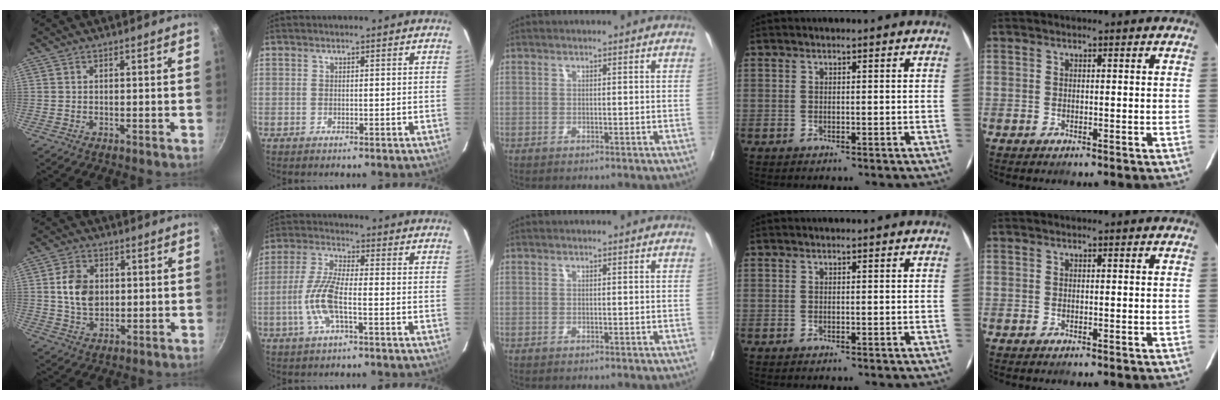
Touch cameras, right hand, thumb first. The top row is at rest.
{"thumb": {"total": 8.1, "force": [1.0, 6.0, 5.3], "torque": [-0.079, 0.001, 0.019]}, "index": {"total": 9.2, "force": [-2.8, 2.2, 8.5], "torque": [-0.186, 0.000, -0.058]}}